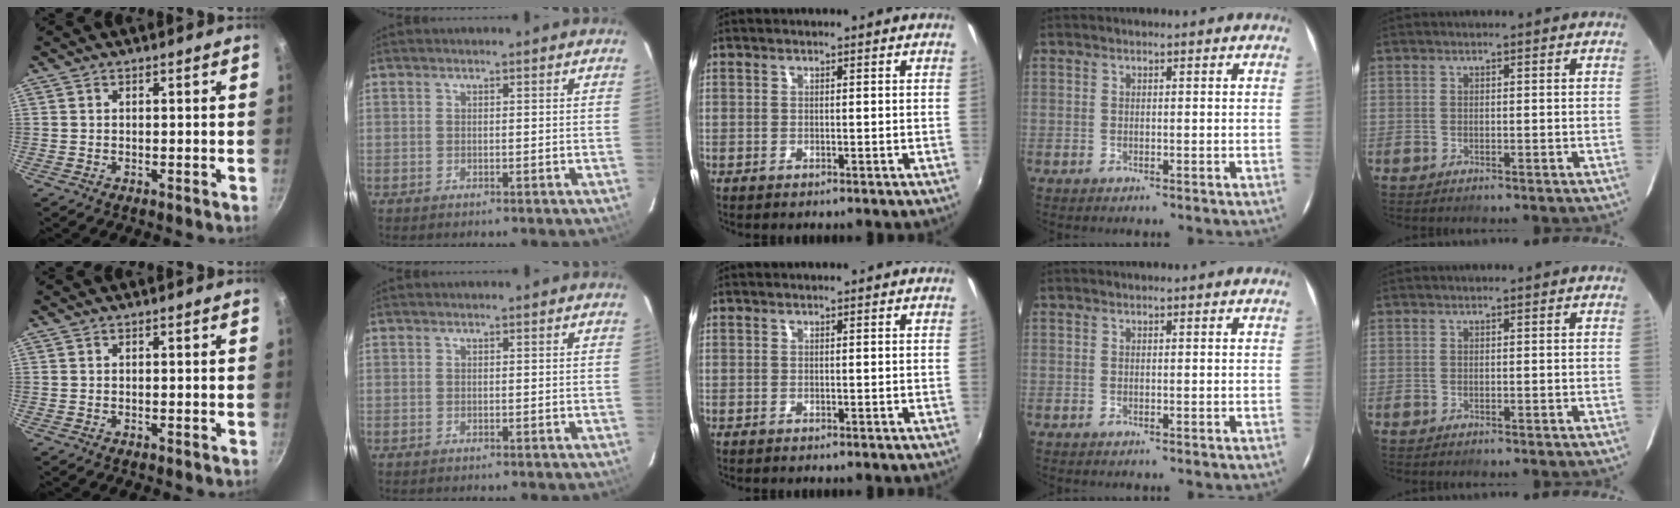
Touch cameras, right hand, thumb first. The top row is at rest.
{}